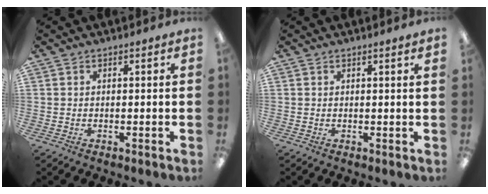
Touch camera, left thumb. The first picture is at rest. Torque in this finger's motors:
{"motor_torque": [-0.16, -0.02, -0.57, 0.19, 0.07]}